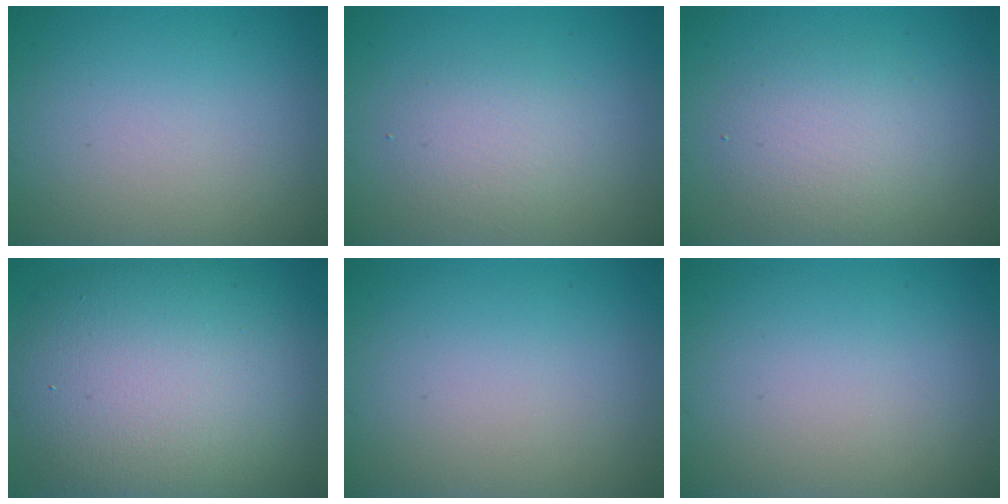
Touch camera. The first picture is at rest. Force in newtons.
{"total": 2.5, "press": 2.5, "slide": 0.2}
{"total": 2.0, "press": 2.0, "slide": 0.2}
{"total": 12.3, "press": 12.3, "slide": 0.9}
{"total": 0.0}
{"total": 0.0}